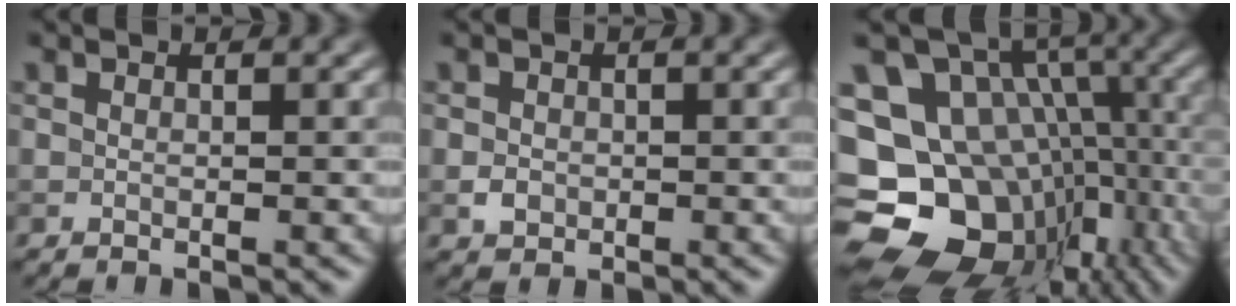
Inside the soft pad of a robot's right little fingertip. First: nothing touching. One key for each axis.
{"total": 1.3, "fx": -0.2, "fy": 1.1, "fz": 0.5, "tx": -0.005, "ty": -0.003, "tz": -0.007}
{"total": 17.7, "fx": -5.9, "fy": 14.3, "fz": 8.4, "tx": -0.172, "ty": -0.008, "tz": -0.070}